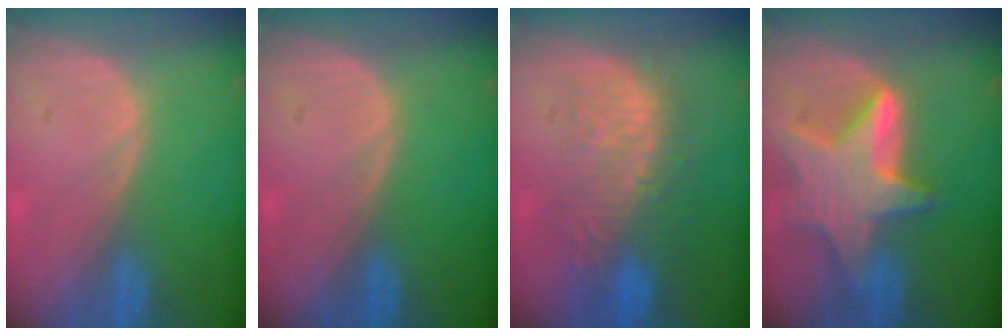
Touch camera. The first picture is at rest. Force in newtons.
{"total": 0.0}
{"total": 10.9, "press": 9.6, "slide": 5.2}
{"total": 9.5, "press": 9.5, "slide": 0.7}